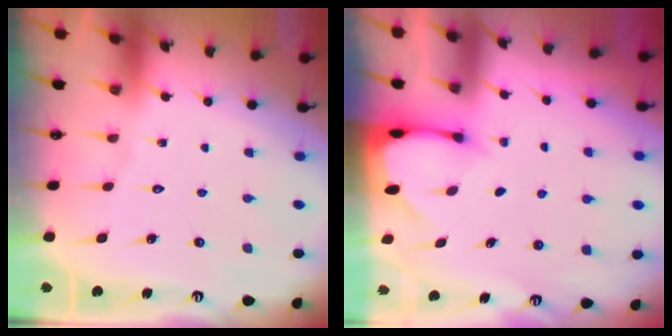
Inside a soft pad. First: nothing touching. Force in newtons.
{"total": 2.0, "press": 2.0, "slide": 0.1}